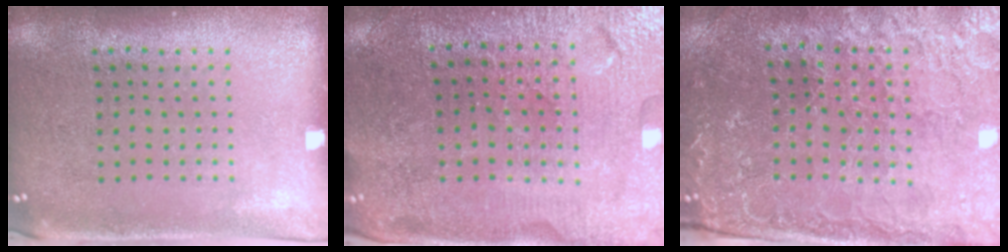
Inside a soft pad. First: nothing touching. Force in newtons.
{"total": 3.2, "press": 3.2, "slide": 0.1}
{"total": 1.7, "press": 1.7, "slide": 0.3}